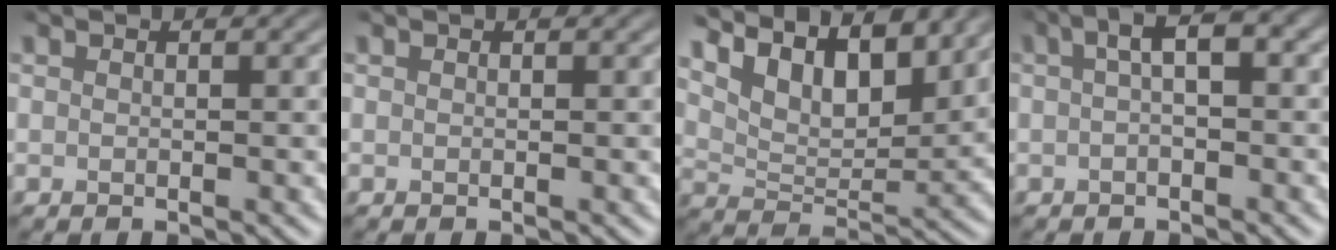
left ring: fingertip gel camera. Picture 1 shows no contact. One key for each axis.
{"total": 0.0}
{"total": 6.9, "fx": 5.1, "fy": 2.7, "fz": 3.9, "tx": -0.072, "ty": -0.003, "tz": 0.077}
{"total": 2.7, "fx": 0.5, "fy": 0.4, "fz": 2.6, "tx": -0.044, "ty": 0.012, "tz": 0.002}